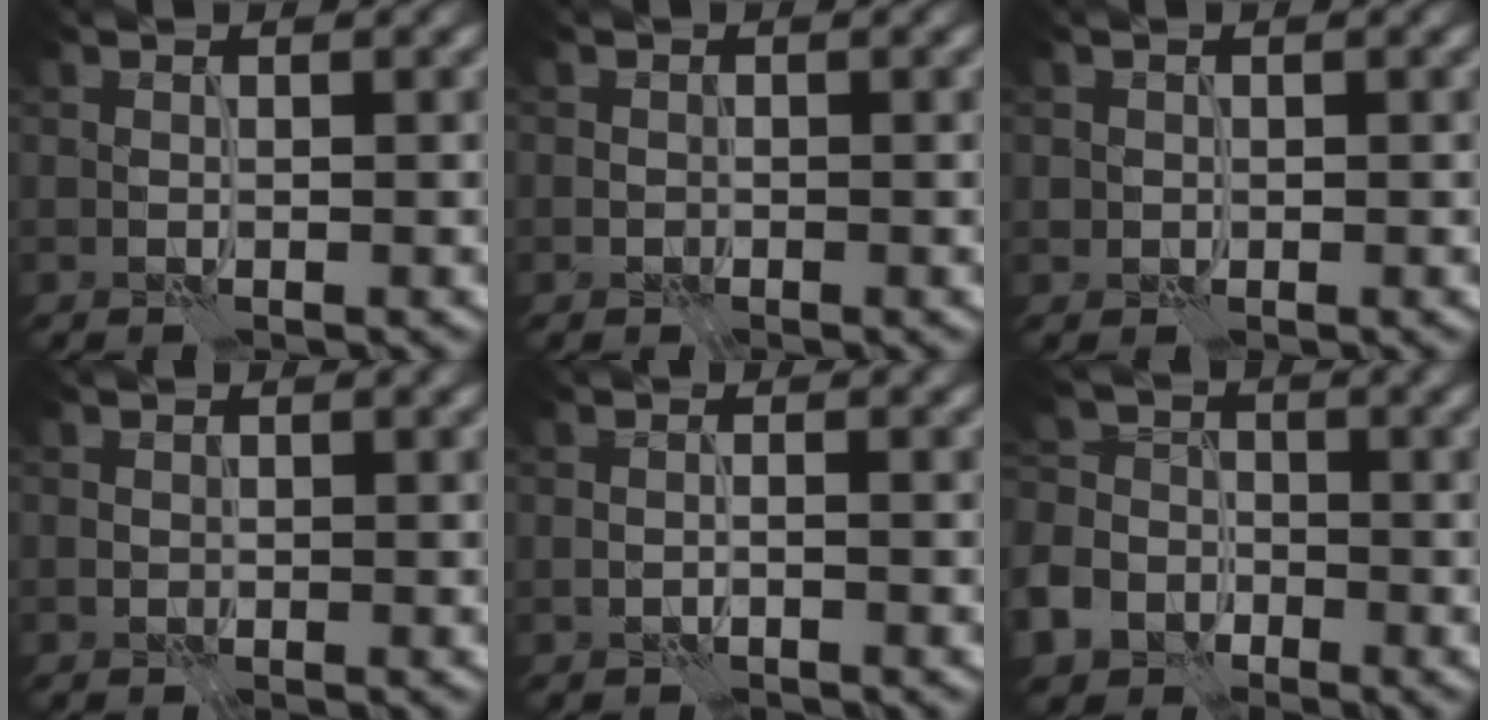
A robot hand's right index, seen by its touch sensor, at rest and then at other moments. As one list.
[{"total": 0.8, "force": [-0.1, 0.8, 0.1], "torque": [0.000, -0.003, -0.001]}, {"total": 0.7, "force": [0.2, 0.7, 0.0], "torque": [0.002, -0.002, 0.006]}, {"total": 0.6, "force": [0.1, 0.6, 0.1], "torque": [-0.003, -0.001, 0.005]}, {"total": 0.8, "force": [-0.5, -0.5, -0.2], "torque": [0.000, -0.004, -0.011]}, {"total": 6.6, "force": [-4.7, 4.4, 1.5], "torque": [-0.024, -0.016, -0.091]}]